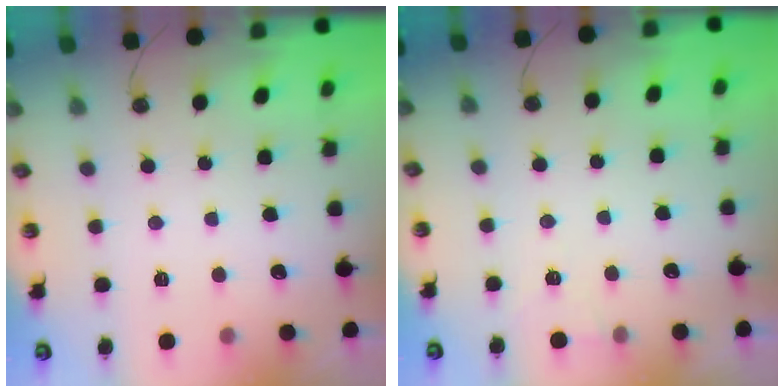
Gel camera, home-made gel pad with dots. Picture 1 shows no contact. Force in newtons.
{"total": 4.5, "press": 1.8, "slide": 4.1}